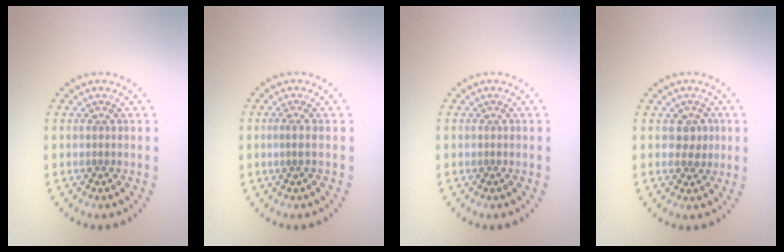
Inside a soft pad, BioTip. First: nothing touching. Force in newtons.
{"total": 0.6, "press": 0.4, "slide": 0.4}
{"total": 0.0}
{"total": 1.8, "press": 1.6, "slide": 0.7}